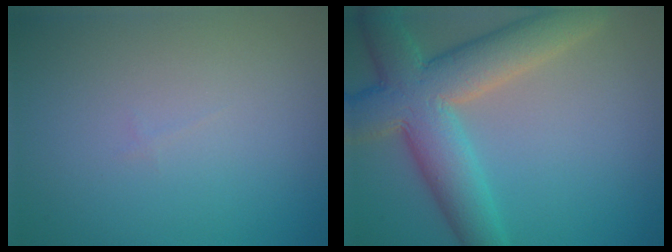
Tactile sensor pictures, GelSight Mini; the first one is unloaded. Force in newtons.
{"total": 9.2, "press": 9.2, "slide": 0.8}